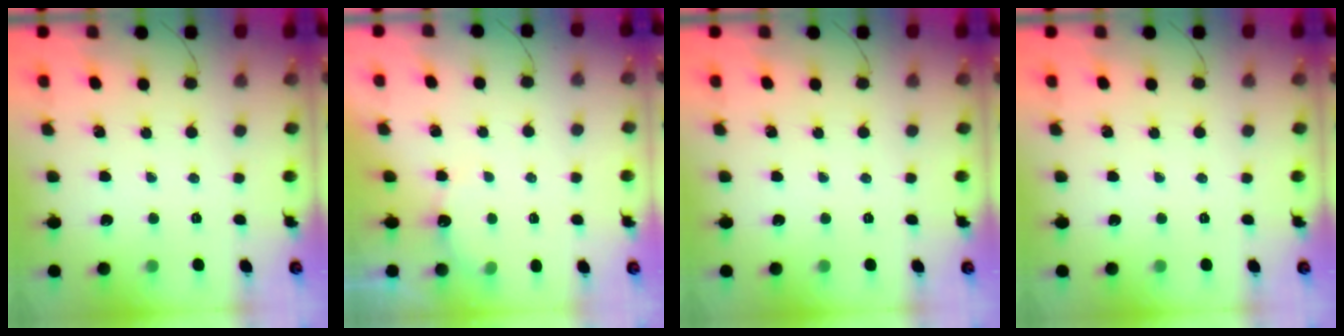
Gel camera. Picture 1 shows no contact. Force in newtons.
{"total": 4.6, "press": 4.5, "slide": 1.0}
{"total": 0.0}
{"total": 0.0}